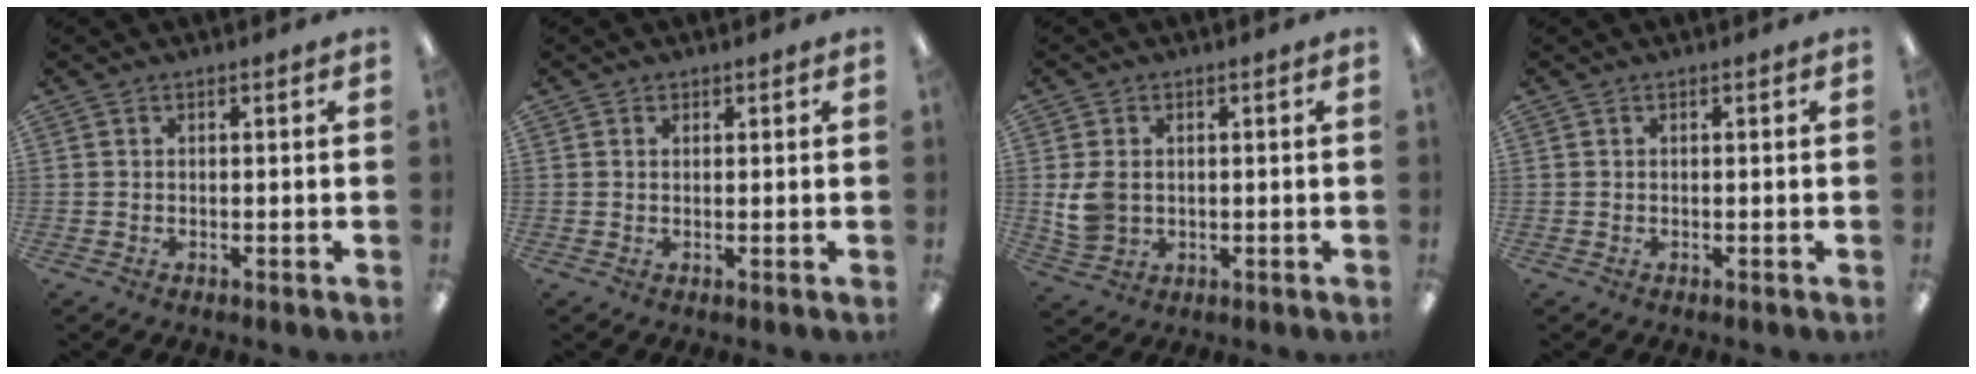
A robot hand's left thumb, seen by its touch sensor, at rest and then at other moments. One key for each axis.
{"total": 0.8, "fx": 0.5, "fy": 0.6, "fz": 0.1, "tx": -0.001, "ty": 0.001, "tz": 0.010}
{"total": 5.9, "fx": 0.5, "fy": 4.8, "fz": 3.4, "tx": -0.069, "ty": 0.004, "tz": 0.012}
{"total": 0.0}